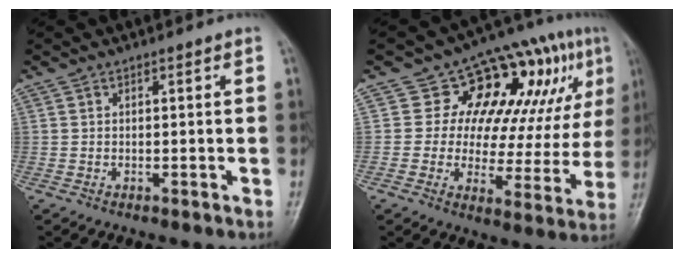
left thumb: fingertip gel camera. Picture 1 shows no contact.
{"total": 17.9, "force": [7.3, 9.7, 13.1], "torque": [-0.108, -0.011, 0.100]}